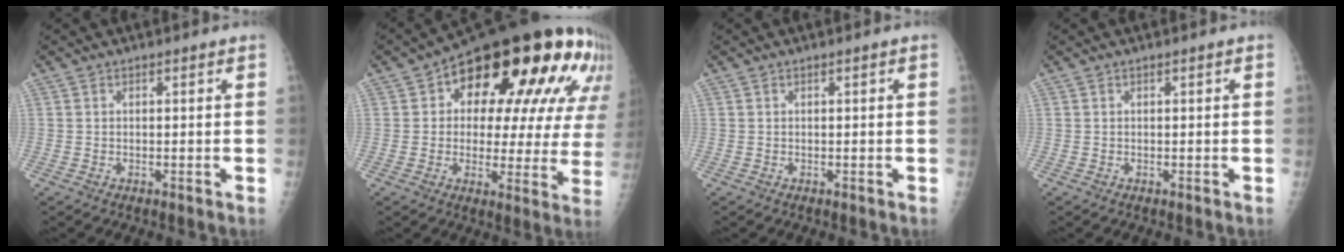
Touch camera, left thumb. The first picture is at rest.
{"total": 27.8, "force": [11.1, 13.2, 21.8], "torque": [-0.247, 0.017, 0.151]}
{"total": 0.0}
{"total": 0.0}